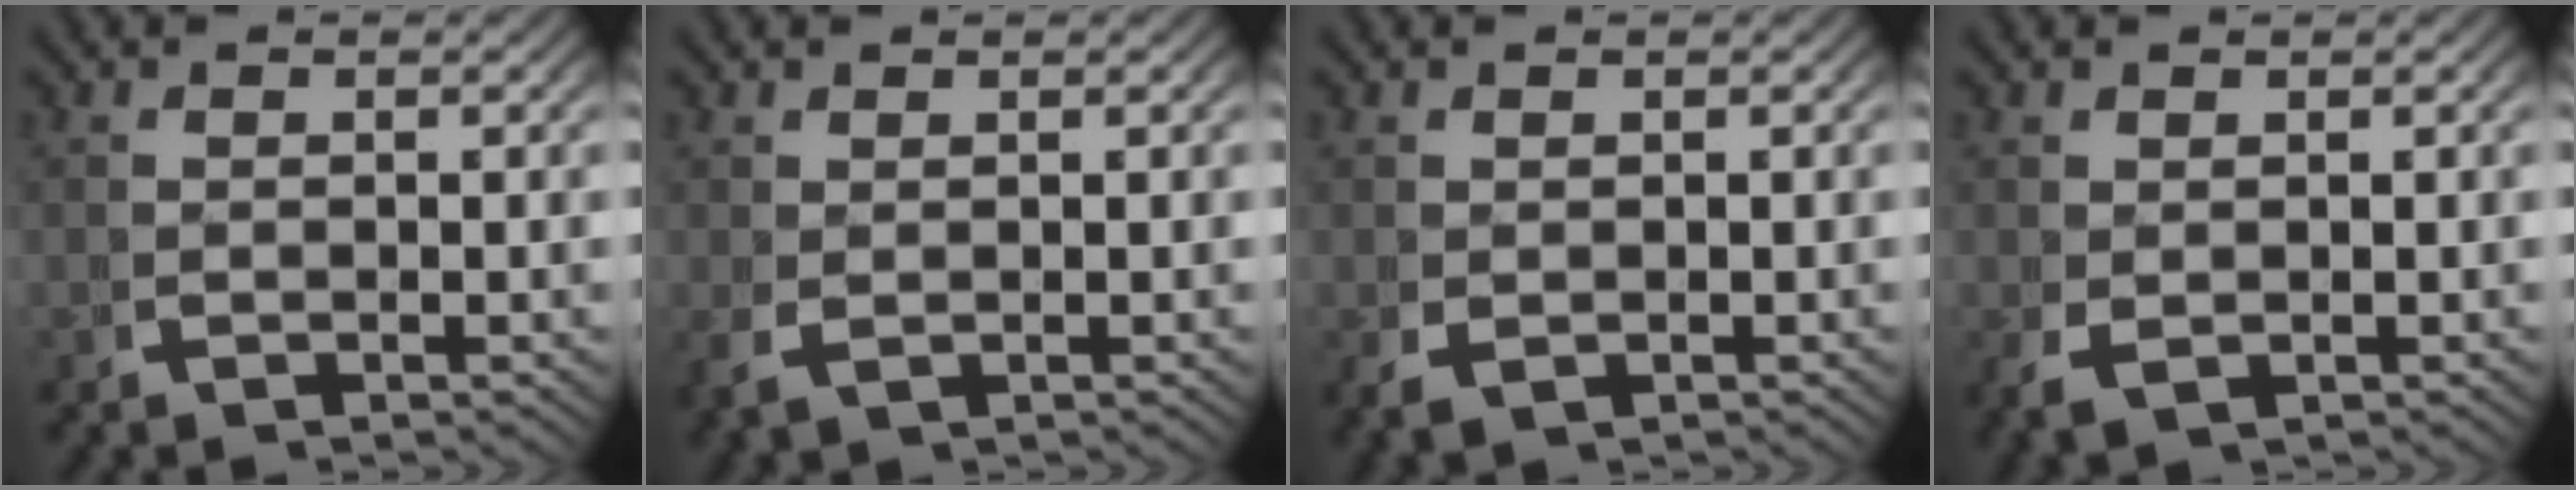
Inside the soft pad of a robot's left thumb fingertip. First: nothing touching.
{"total": 0.9, "force": [0.1, 0.5, 0.8], "torque": [-0.019, -0.003, 0.011]}
{"total": 1.4, "force": [-0.3, 1.1, 0.8], "torque": [-0.018, -0.008, 0.005]}
{"total": 1.2, "force": [-0.1, 0.8, 0.9], "torque": [-0.019, -0.007, 0.009]}